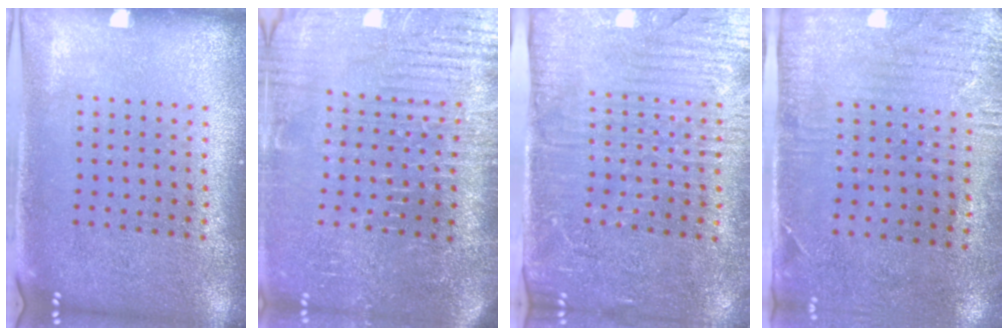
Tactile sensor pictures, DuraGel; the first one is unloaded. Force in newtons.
{"total": 4.3, "press": 4.1, "slide": 1.4}
{"total": 4.2, "press": 3.7, "slide": 2.0}
{"total": 2.9, "press": 2.3, "slide": 1.7}